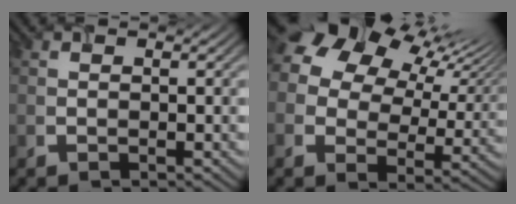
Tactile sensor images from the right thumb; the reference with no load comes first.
{"total": 15.0, "force": [8.4, 9.3, 8.1], "torque": [-0.186, 0.033, 0.151]}